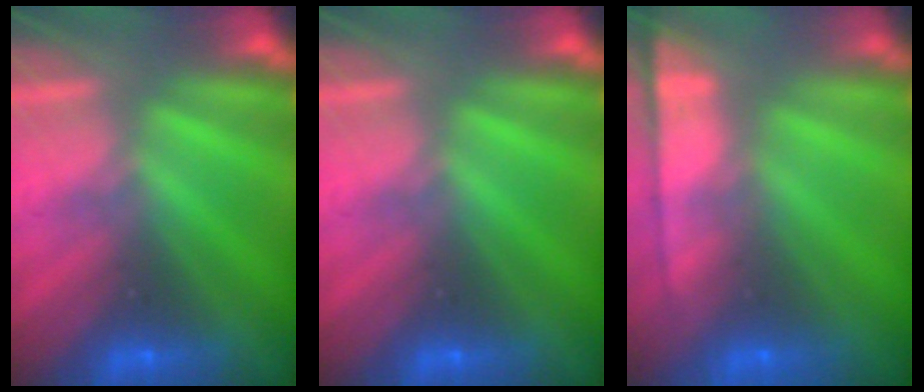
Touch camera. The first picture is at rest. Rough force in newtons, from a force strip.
{"total": 0.0}
{"total": 11.8}